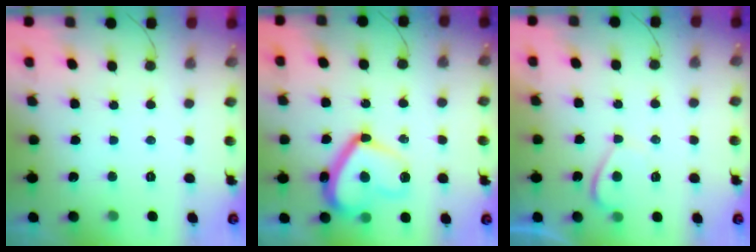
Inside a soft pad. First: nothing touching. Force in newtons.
{"total": 16.0, "press": 15.9, "slide": 1.5}
{"total": 2.1, "press": 2.0, "slide": 0.7}